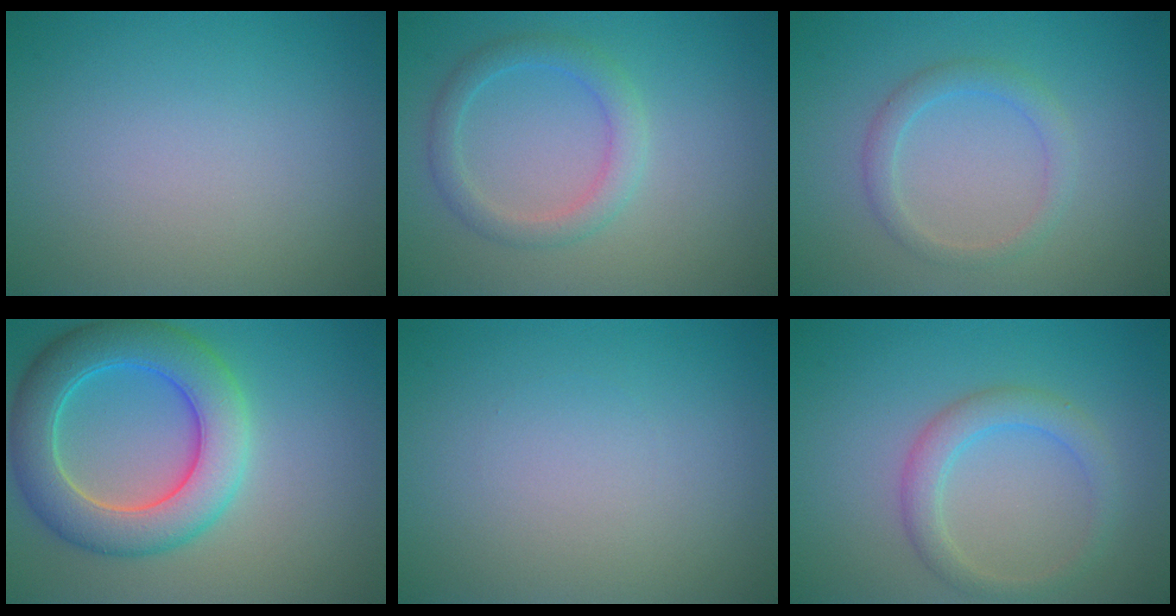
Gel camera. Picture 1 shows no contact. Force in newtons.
{"total": 2.7, "press": 2.7, "slide": 0.1}
{"total": 2.1, "press": 2.1, "slide": 0.1}
{"total": 7.6, "press": 7.6, "slide": 0.3}
{"total": 0.0}
{"total": 2.8, "press": 2.8, "slide": 0.1}